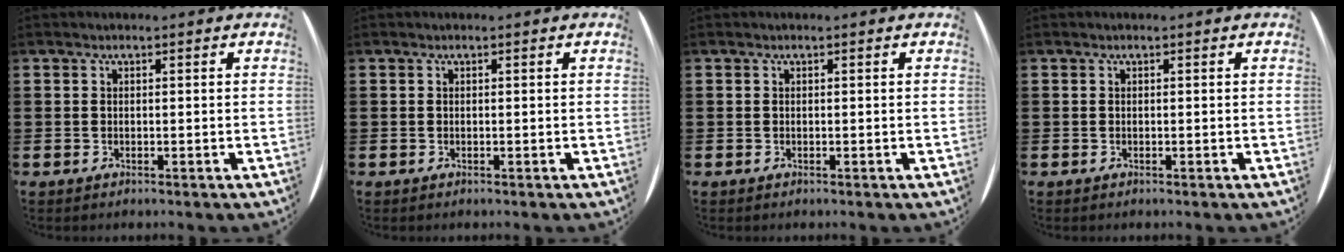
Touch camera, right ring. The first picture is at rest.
{"total": 0.0}
{"total": 0.0}
{"total": 0.0}